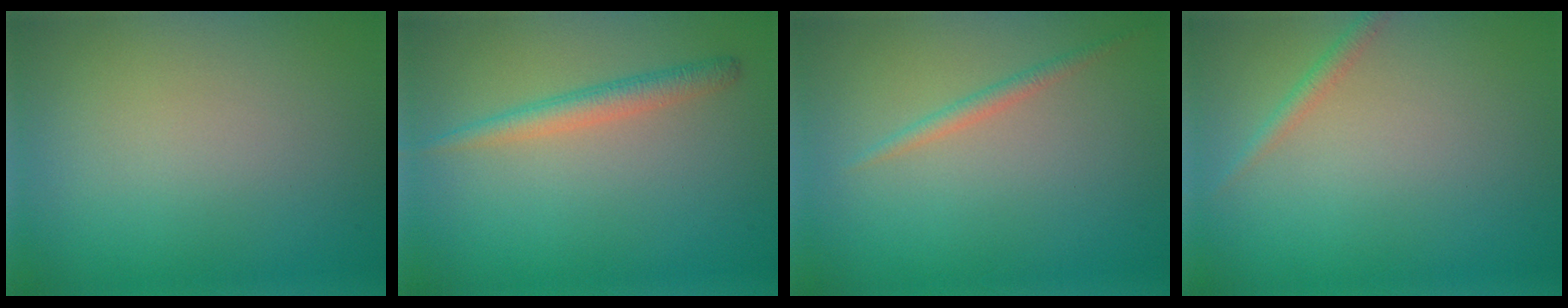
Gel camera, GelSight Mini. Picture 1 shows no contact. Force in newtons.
{"total": 2.2, "press": 2.2, "slide": 0.1}
{"total": 1.2, "press": 1.2, "slide": 0.1}
{"total": 1.2, "press": 1.2, "slide": 0.0}